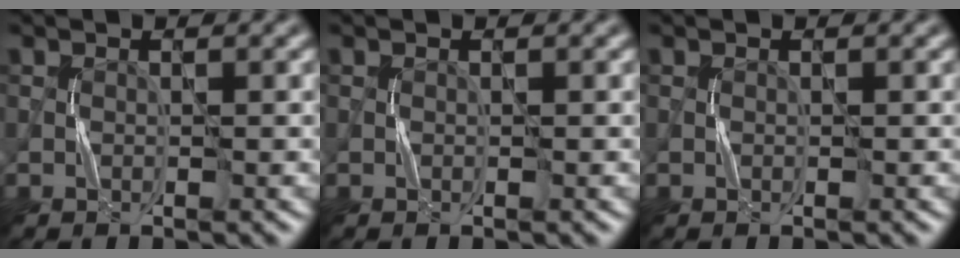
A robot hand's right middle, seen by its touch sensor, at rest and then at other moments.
{"total": 0.0}
{"total": 0.0}